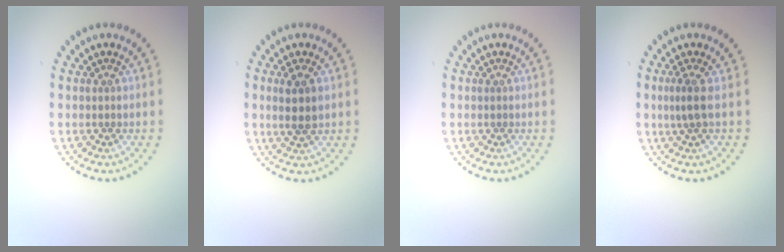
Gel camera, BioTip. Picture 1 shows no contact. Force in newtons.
{"total": 2.6, "press": 2.4, "slide": 0.9}
{"total": 0.0}
{"total": 1.8, "press": 1.4, "slide": 1.1}